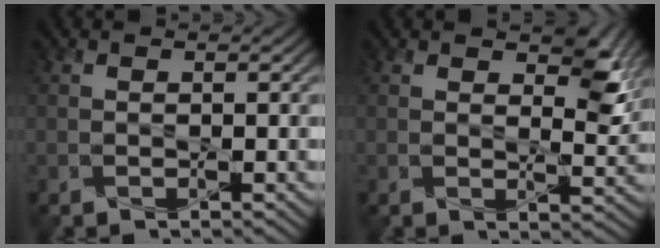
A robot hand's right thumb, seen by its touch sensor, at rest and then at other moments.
{"total": 5.3, "force": [3.1, 2.3, 3.6], "torque": [-0.053, -0.012, 0.045]}